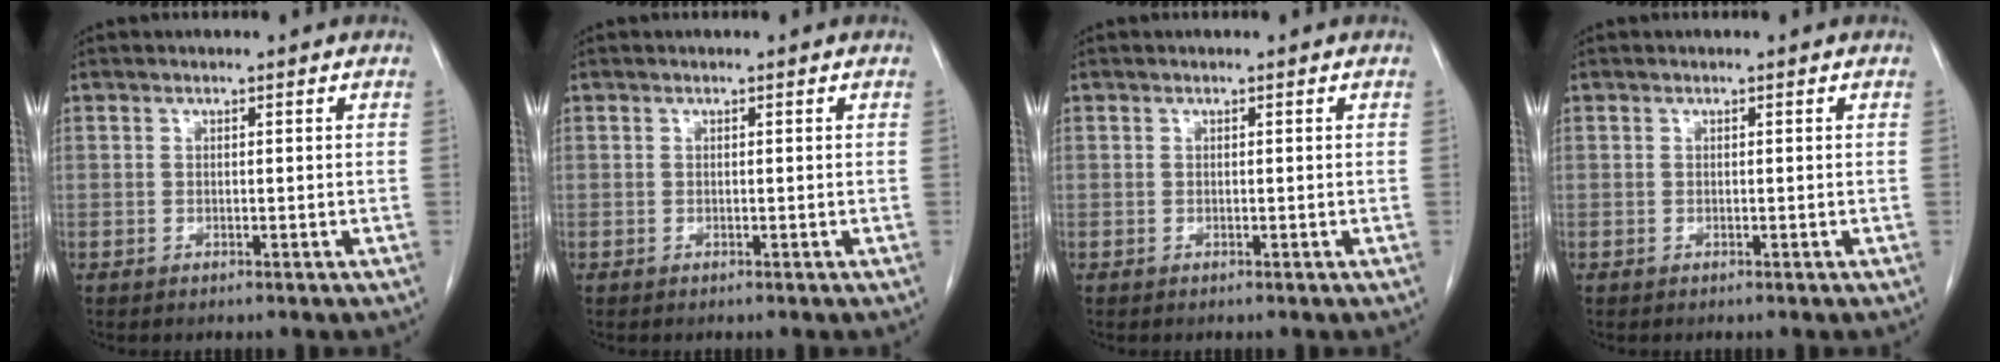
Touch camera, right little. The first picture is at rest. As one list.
[{"total": 0.0}, {"total": 0.0}, {"total": 0.0}]